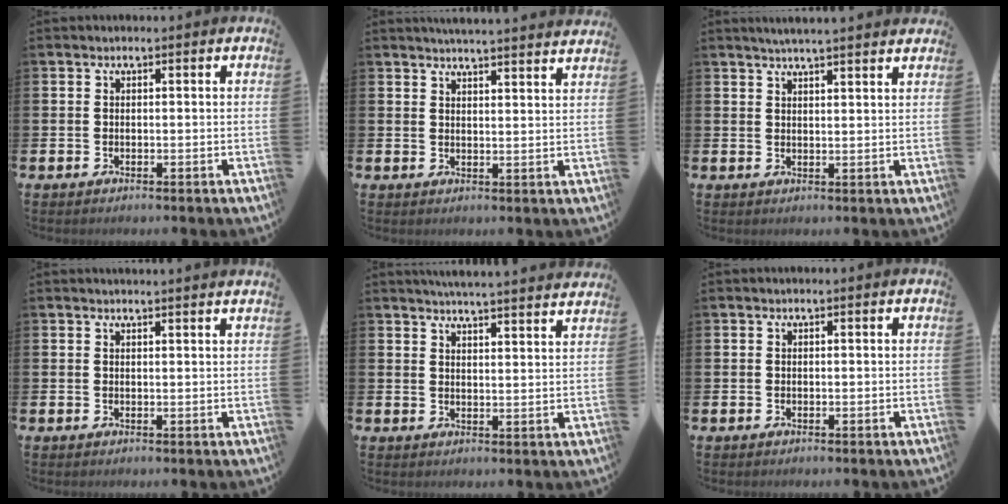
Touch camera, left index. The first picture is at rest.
{"total": 4.2, "force": [4.1, -0.6, 0.4], "torque": [-0.013, -0.023, 0.073]}
{"total": 3.7, "force": [3.5, -0.4, 0.9], "torque": [-0.024, -0.013, 0.064]}
{"total": 1.3, "force": [1.3, -0.2, 0.0], "torque": [0.004, -0.007, 0.023]}
{"total": 4.9, "force": [4.9, -0.6, 0.5], "torque": [-0.019, -0.028, 0.085]}
{"total": 0.0}